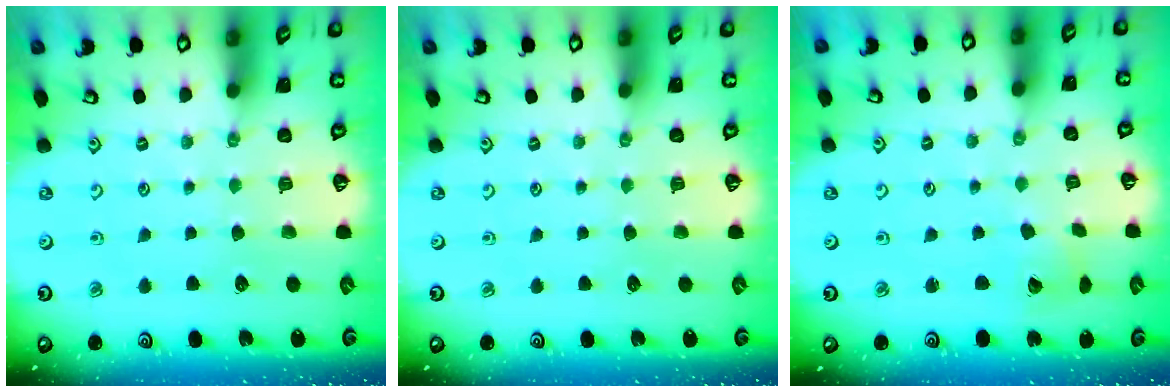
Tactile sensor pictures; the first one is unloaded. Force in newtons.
{"total": 0.0}
{"total": 4.4, "press": 4.4, "slide": 0.5}